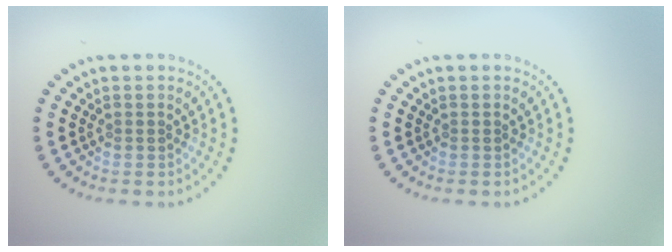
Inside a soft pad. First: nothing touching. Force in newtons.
{"total": 0.0}